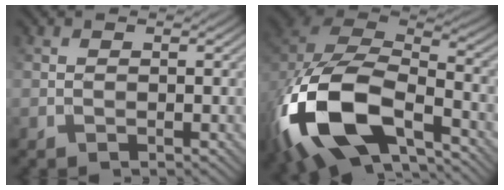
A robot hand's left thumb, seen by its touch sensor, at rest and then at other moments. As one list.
[{"total": 18.3, "force": [-7.7, 10.3, 13.0], "torque": [-0.311, -0.052, -0.134]}]